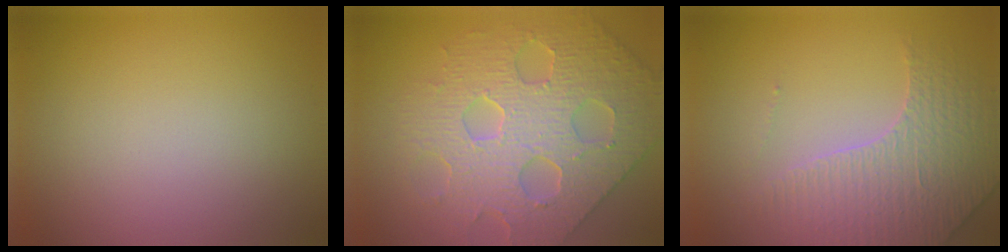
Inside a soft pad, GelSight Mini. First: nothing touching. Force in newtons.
{"total": 6.9, "press": 6.1, "slide": 3.3}
{"total": 3.7, "press": 3.6, "slide": 1.0}